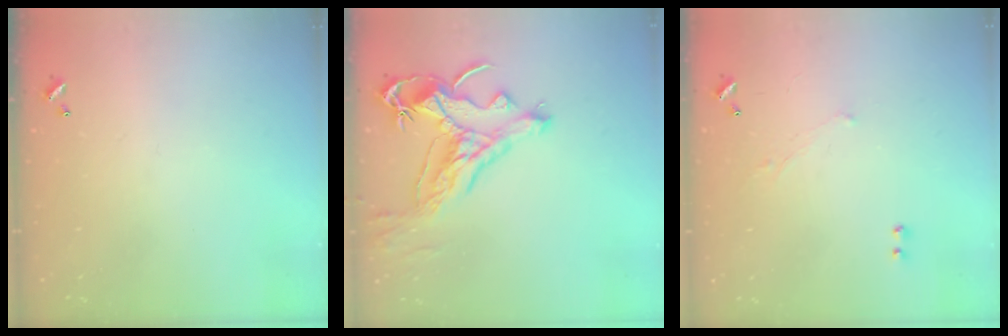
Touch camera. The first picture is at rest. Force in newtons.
{"total": 5.6, "press": 5.5, "slide": 1.4}
{"total": 1.2, "press": 0.8, "slide": 0.9}